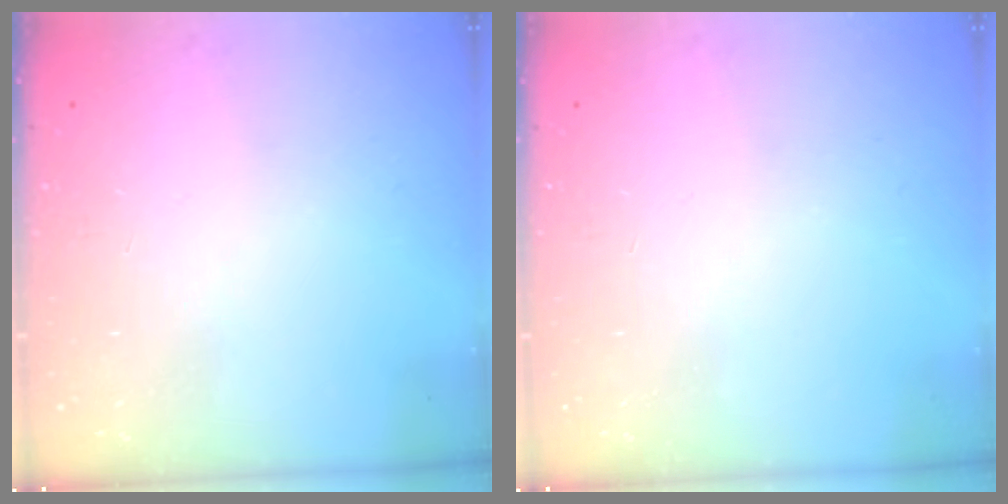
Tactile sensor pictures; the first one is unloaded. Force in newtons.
{"total": 0.0}